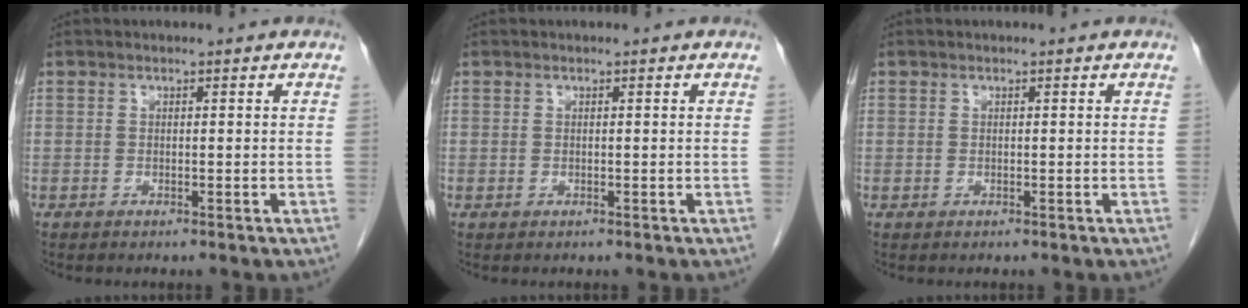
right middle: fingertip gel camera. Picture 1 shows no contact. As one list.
[{"total": 0.0}, {"total": 0.0}]